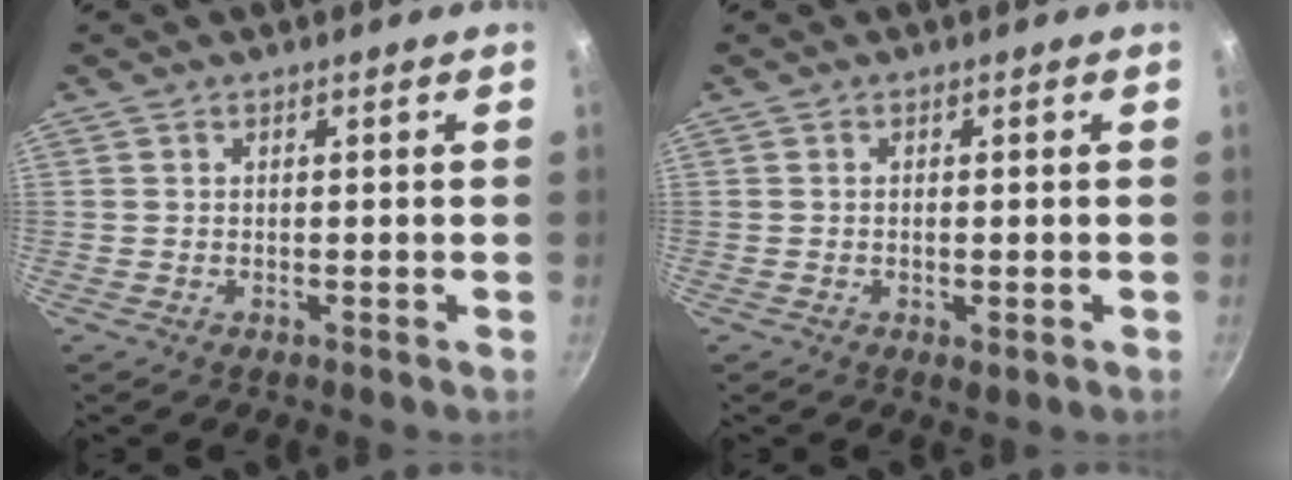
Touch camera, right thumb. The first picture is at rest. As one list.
[{"total": 1.8, "force": [-0.5, 0.6, 1.6], "torque": [-0.030, -0.003, -0.009]}]